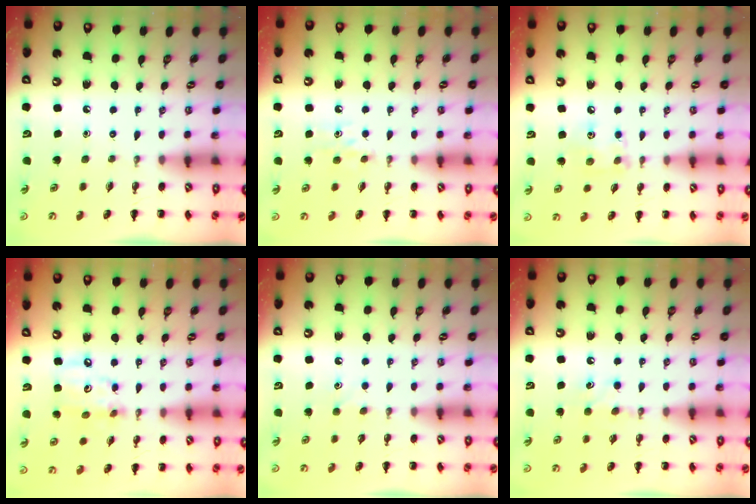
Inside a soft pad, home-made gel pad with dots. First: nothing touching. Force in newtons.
{"total": 4.5, "press": 4.3, "slide": 1.5}
{"total": 5.6, "press": 5.5, "slide": 0.5}
{"total": 7.7, "press": 7.6, "slide": 1.4}
{"total": 3.6, "press": 3.4, "slide": 1.2}
{"total": 6.2, "press": 6.0, "slide": 1.7}